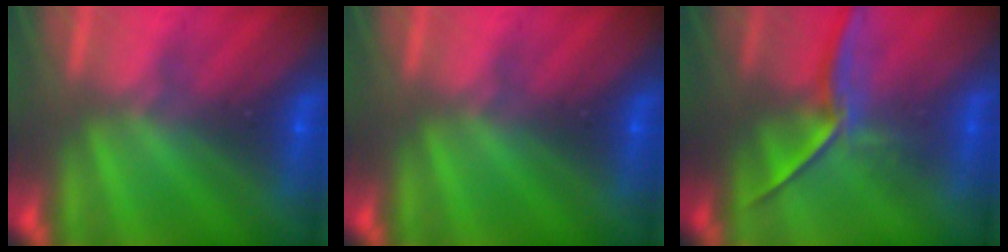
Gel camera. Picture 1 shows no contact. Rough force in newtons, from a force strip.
{"total": 0.0}
{"total": 1.2}